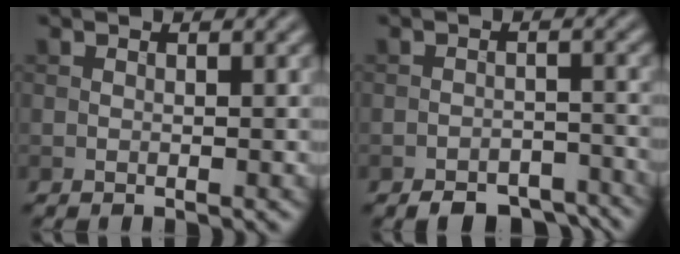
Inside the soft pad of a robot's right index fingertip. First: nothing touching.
{"total": 4.5, "force": [-3.9, 1.9, 1.5], "torque": [-0.015, -0.004, -0.060]}